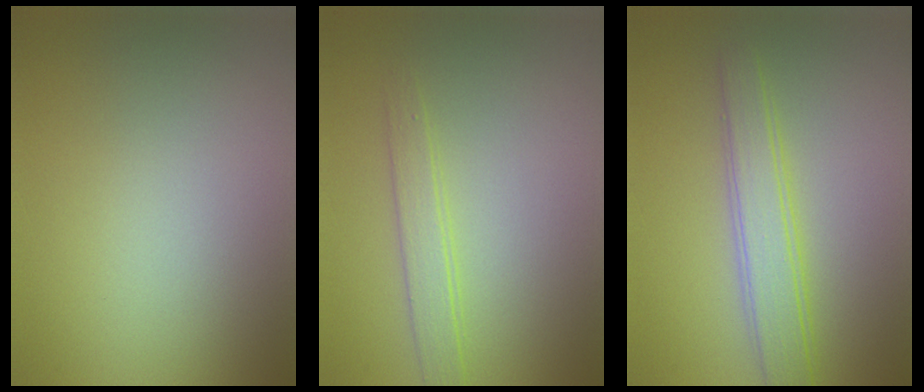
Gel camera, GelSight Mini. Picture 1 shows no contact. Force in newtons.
{"total": 1.9, "press": 1.9, "slide": 0.1}
{"total": 3.5, "press": 3.5, "slide": 0.1}